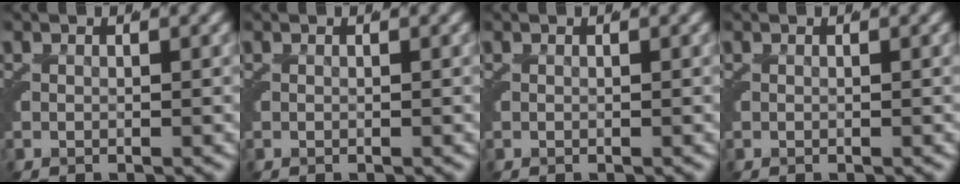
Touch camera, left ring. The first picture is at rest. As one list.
[{"total": 0.0}, {"total": 0.0}, {"total": 0.0}]